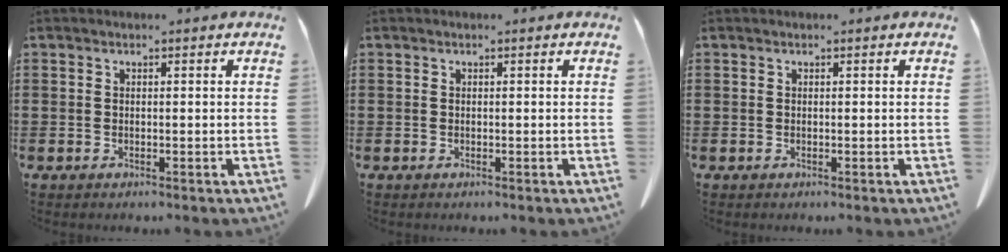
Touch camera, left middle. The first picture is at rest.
{"total": 0.0}
{"total": 0.0}